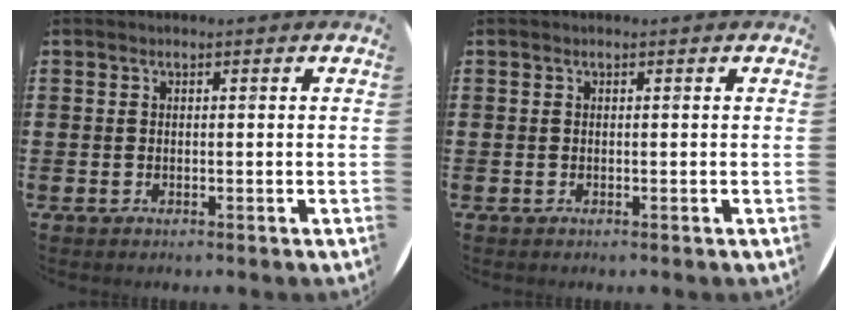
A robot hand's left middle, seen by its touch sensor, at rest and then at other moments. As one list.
[{"total": 0.0}]